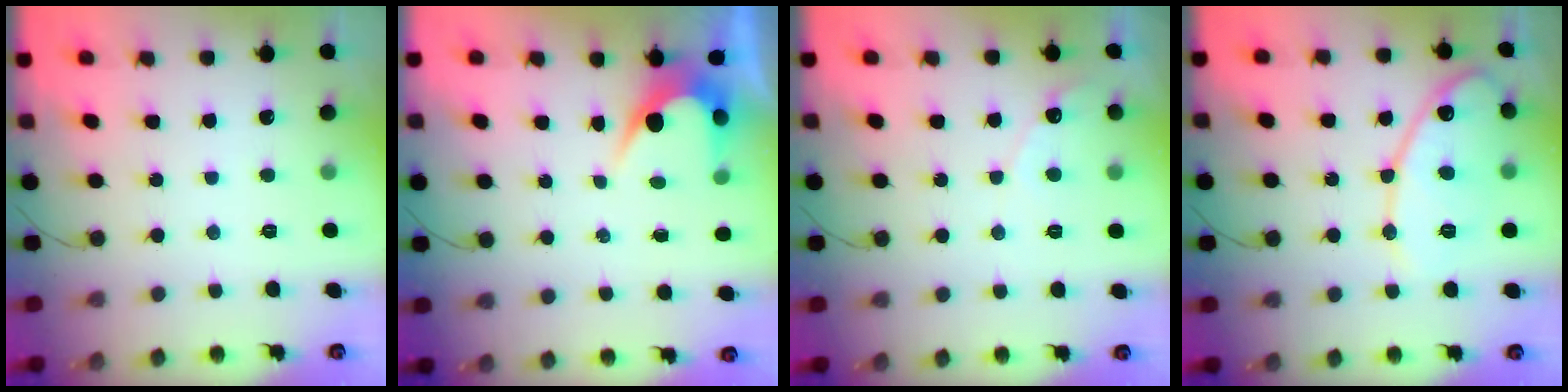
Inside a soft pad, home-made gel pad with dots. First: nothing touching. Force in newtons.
{"total": 4.3, "press": 4.3, "slide": 0.3}
{"total": 4.1, "press": 4.1, "slide": 0.3}
{"total": 14.0, "press": 13.9, "slide": 1.2}